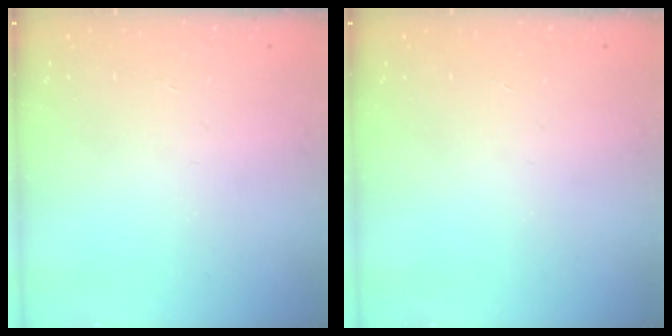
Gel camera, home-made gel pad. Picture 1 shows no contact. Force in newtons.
{"total": 0.0}